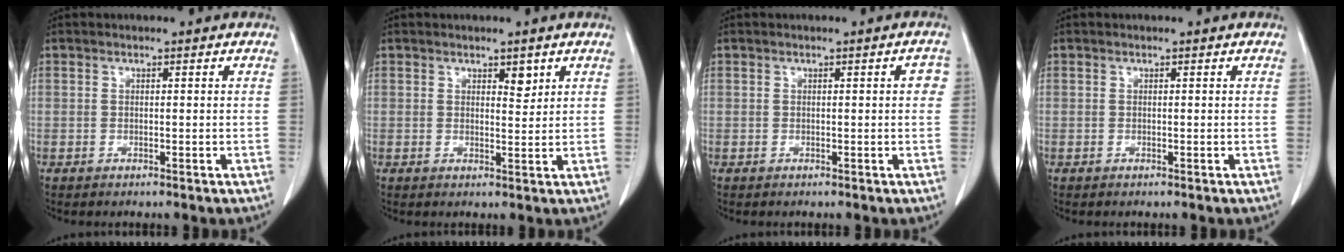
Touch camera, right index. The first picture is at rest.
{"total": 2.0, "force": [1.2, 0.8, 1.4], "torque": [-0.018, -0.006, 0.020]}
{"total": 1.6, "force": [0.2, 0.5, 1.5], "torque": [-0.012, 0.005, 0.002]}
{"total": 0.0}